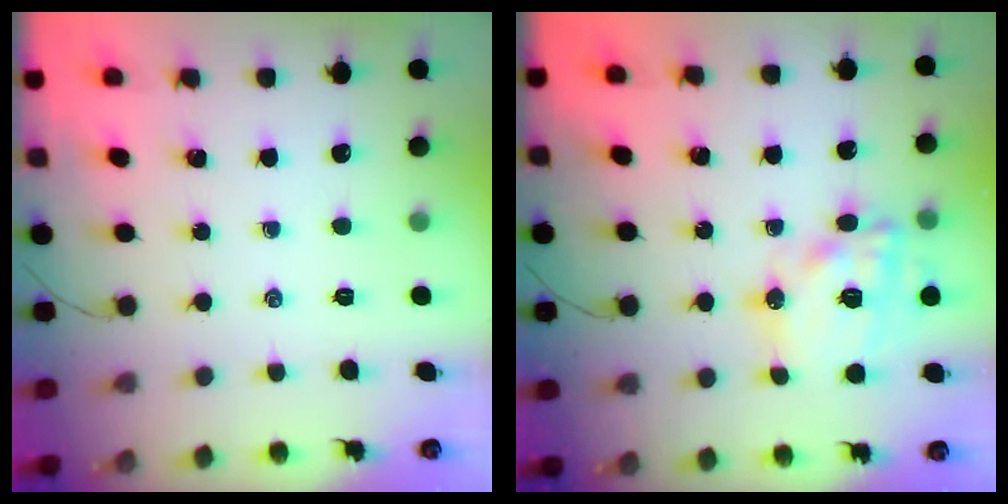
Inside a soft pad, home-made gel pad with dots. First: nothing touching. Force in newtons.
{"total": 17.4, "press": 17.1, "slide": 3.1}